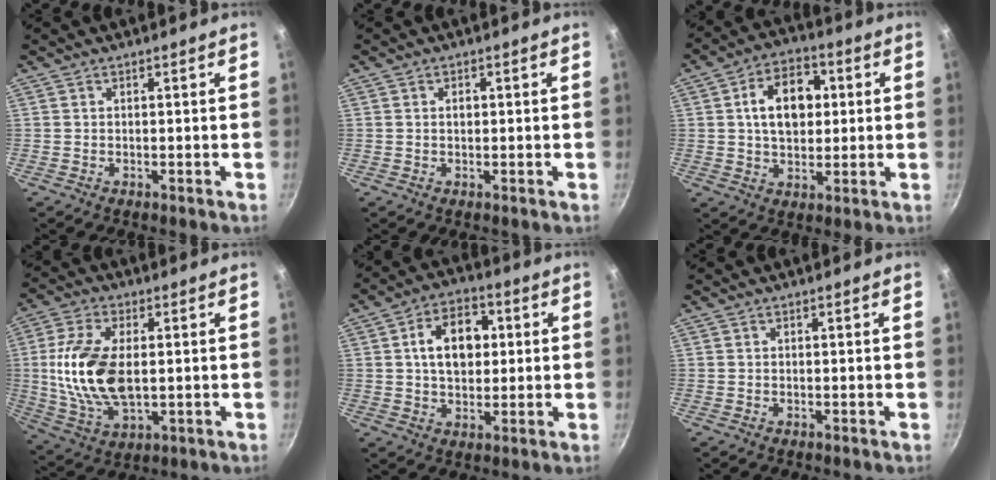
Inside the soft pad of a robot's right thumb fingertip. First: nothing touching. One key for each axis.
{"total": 1.1, "fx": 0.1, "fy": 0.8, "fz": 0.7, "tx": -0.009, "ty": 0.003, "tz": 0.003}
{"total": 12.1, "fx": 2.0, "fy": 8.3, "fz": 8.6, "tx": -0.105, "ty": 0.012, "tz": 0.024}
{"total": 15.6, "fx": 0.7, "fy": 8.4, "fz": 13.1, "tx": -0.253, "ty": -0.001, "tz": 0.018}
{"total": 11.4, "fx": 1.9, "fy": 7.8, "fz": 8.0, "tx": -0.095, "ty": 0.012, "tz": 0.023}
{"total": 0.0}